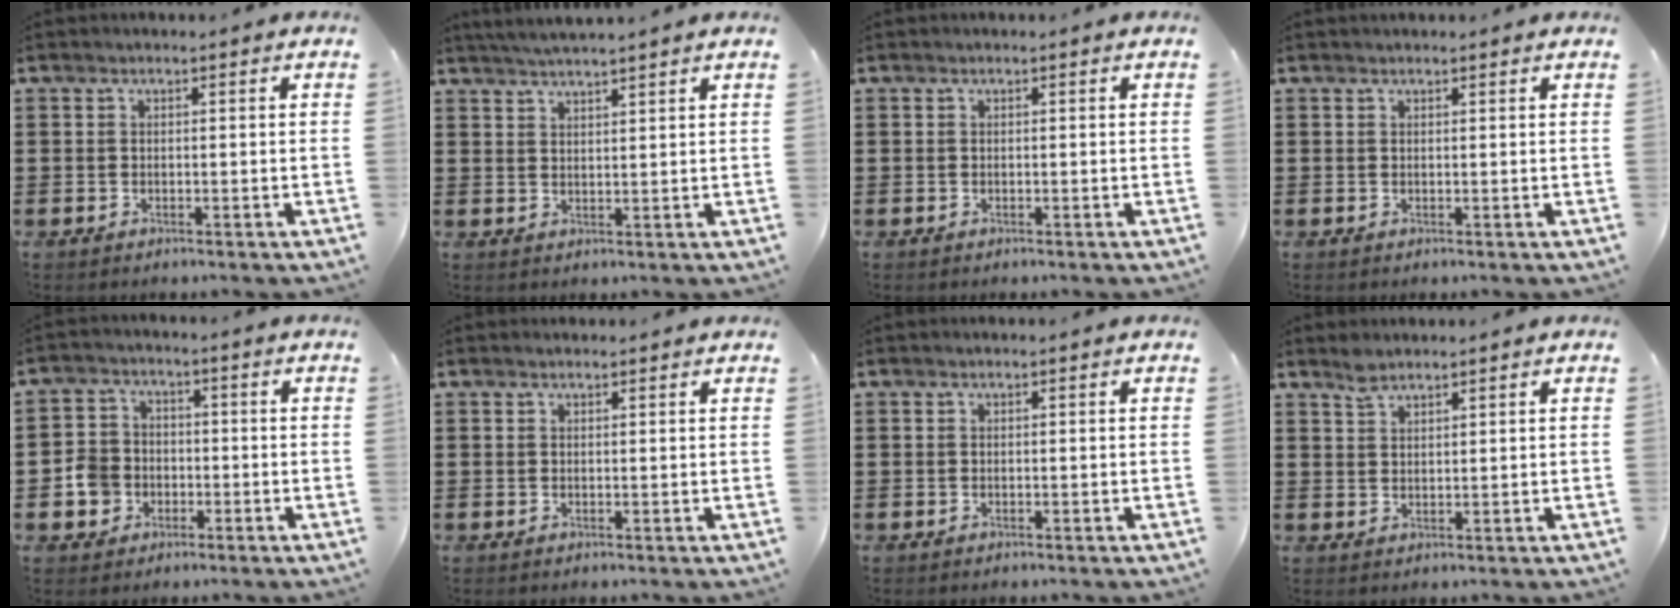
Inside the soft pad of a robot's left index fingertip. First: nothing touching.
{"total": 2.7, "force": [2.6, -0.6, 0.5], "torque": [-0.016, -0.005, 0.048]}
{"total": 0.0}
{"total": 0.6, "force": [0.6, 0.0, 0.2], "torque": [-0.005, 0.000, 0.012]}
{"total": 5.4, "force": [-1.7, 4.8, 1.8], "torque": [-0.056, 0.010, -0.035]}
{"total": 0.7, "force": [0.6, 0.1, 0.1], "torque": [-0.004, 0.000, 0.013]}
{"total": 0.0}
{"total": 2.3, "force": [2.0, 0.6, 0.8], "torque": [-0.019, 0.000, 0.039]}